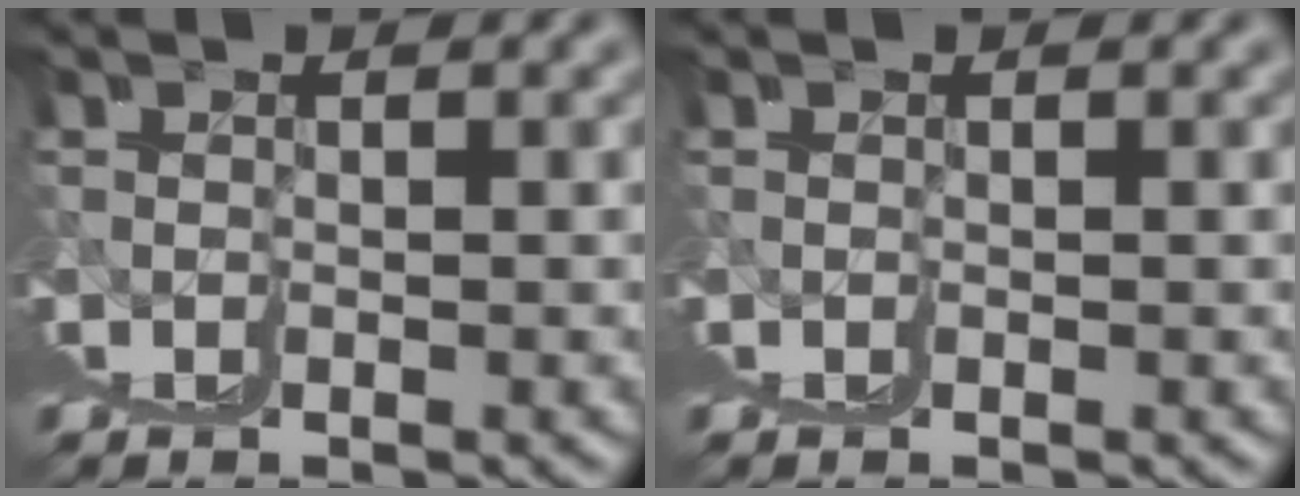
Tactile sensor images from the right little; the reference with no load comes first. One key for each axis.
{"total": 0.0}